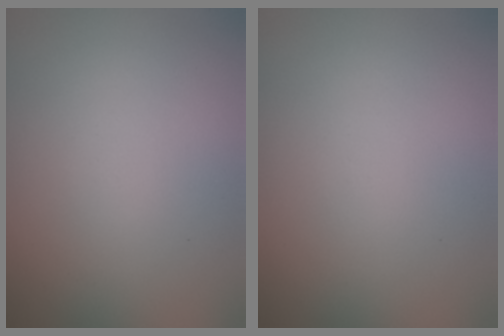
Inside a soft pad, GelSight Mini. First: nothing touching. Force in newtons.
{"total": 0.0}